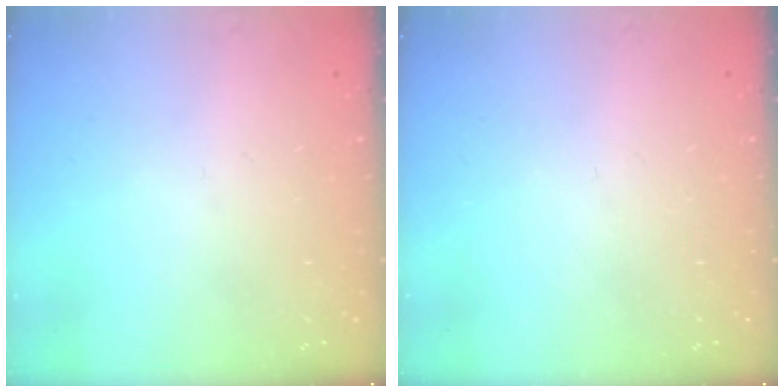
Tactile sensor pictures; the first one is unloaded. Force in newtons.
{"total": 0.0}